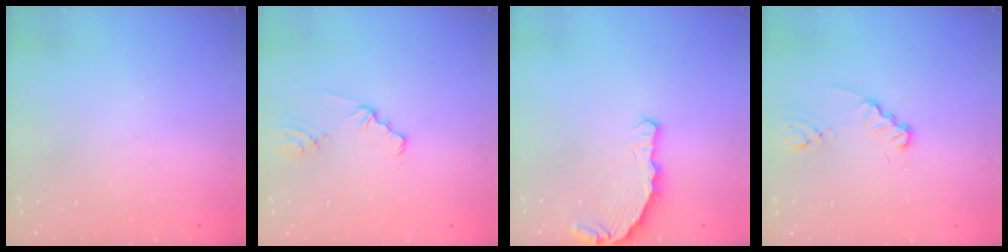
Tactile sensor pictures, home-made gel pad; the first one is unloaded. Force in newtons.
{"total": 1.7, "press": 1.7, "slide": 0.1}
{"total": 5.9, "press": 5.2, "slide": 2.8}
{"total": 1.8, "press": 1.8, "slide": 0.3}